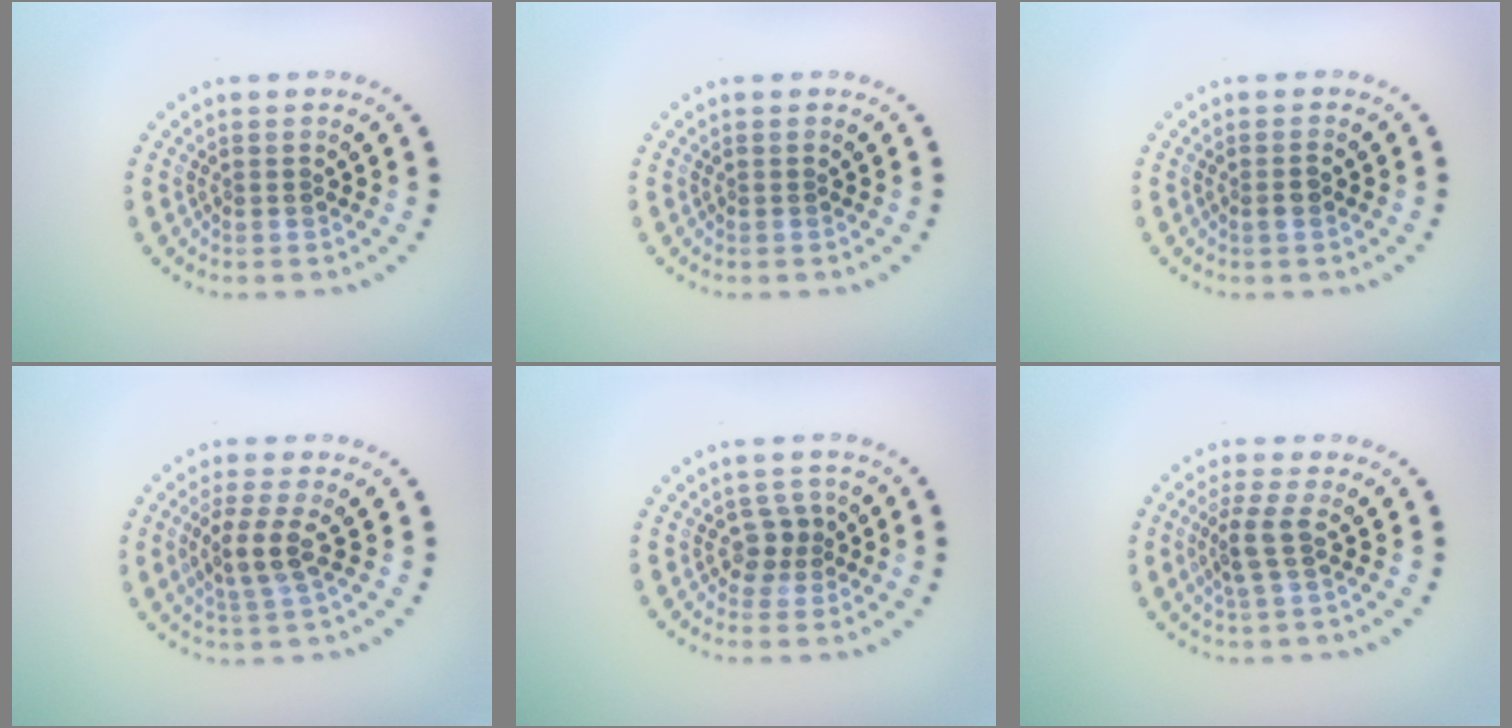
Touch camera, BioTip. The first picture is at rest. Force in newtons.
{"total": 0.0}
{"total": 0.9, "press": 0.8, "slide": 0.4}
{"total": 2.9, "press": 2.5, "slide": 1.4}
{"total": 1.9, "press": 1.6, "slide": 1.0}
{"total": 2.5, "press": 1.9, "slide": 1.6}